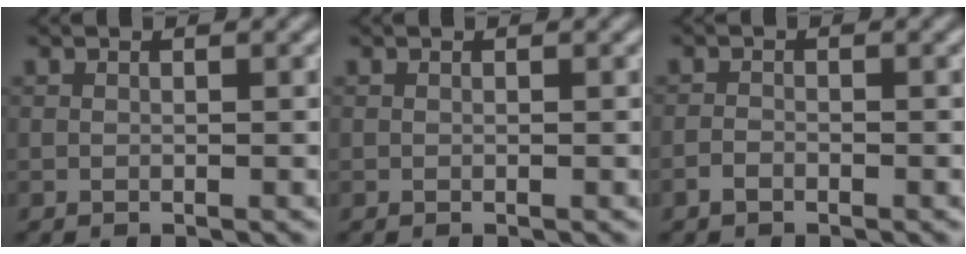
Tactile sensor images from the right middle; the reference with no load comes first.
{"total": 0.0}
{"total": 1.0, "force": [-0.7, 0.5, 0.5], "torque": [-0.007, 0.001, -0.016]}